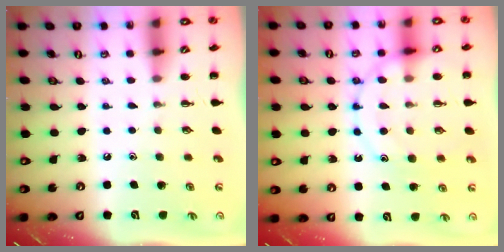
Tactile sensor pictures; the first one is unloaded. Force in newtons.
{"total": 13.3, "press": 13.2, "slide": 1.6}